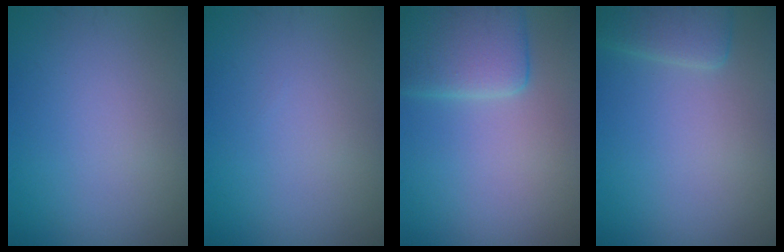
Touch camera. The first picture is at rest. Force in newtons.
{"total": 0.0}
{"total": 5.5, "press": 5.5, "slide": 0.4}
{"total": 2.6, "press": 2.6, "slide": 0.2}